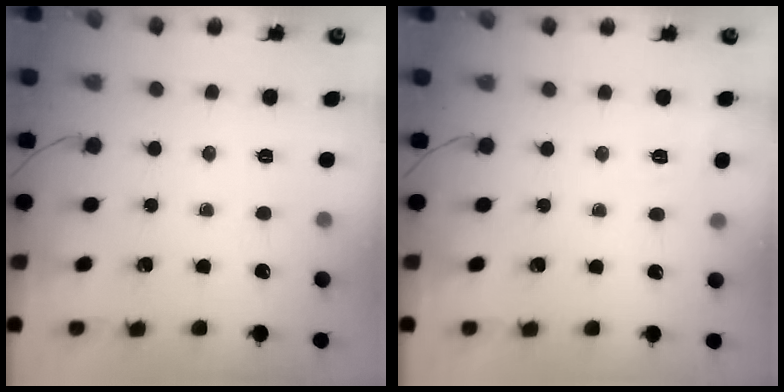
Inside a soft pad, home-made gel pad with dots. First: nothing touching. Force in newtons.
{"total": 5.8, "press": 5.5, "slide": 1.9}